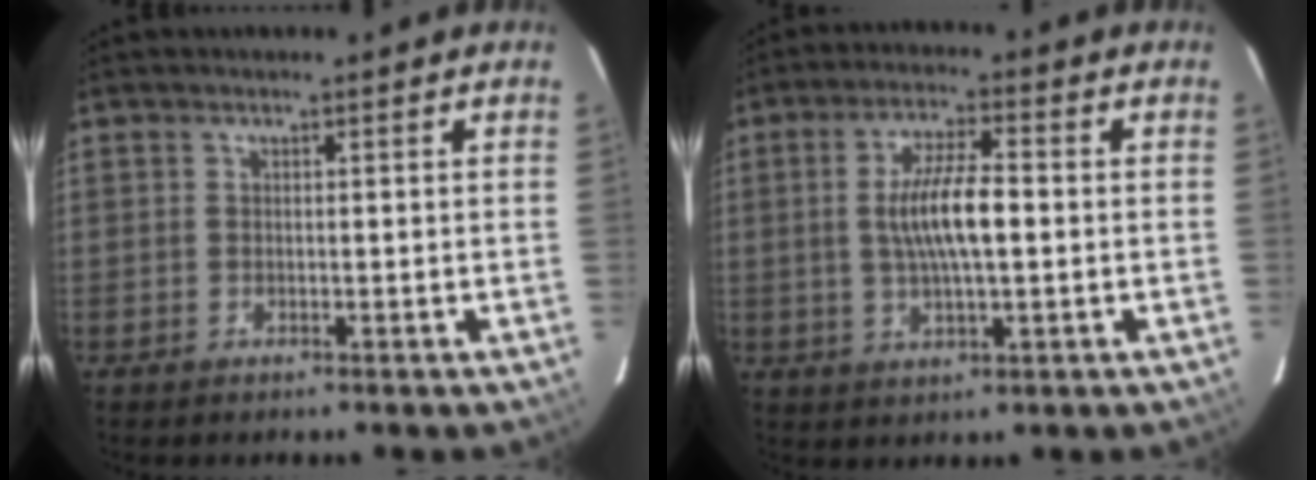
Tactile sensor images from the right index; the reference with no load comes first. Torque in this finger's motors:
{"motor_torque": [0.40, -0.05, 0.59, 0.12]}